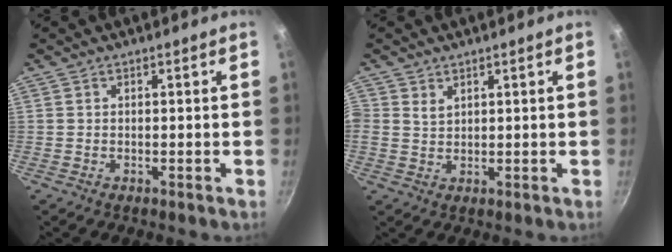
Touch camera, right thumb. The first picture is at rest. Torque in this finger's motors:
{"motor_torque": [0.11, 0.15, 0.24, 0.19, 0.05]}